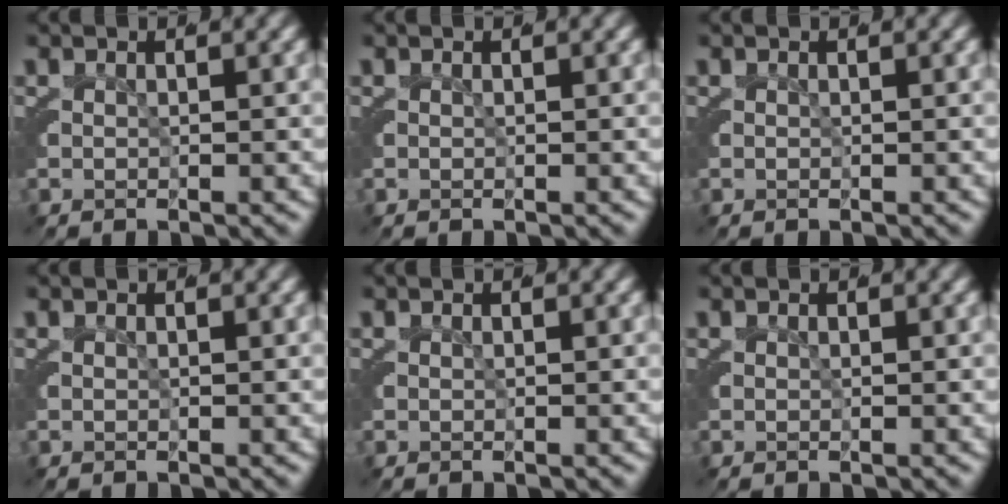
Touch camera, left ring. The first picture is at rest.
{"total": 0.0}
{"total": 0.0}
{"total": 0.0}
{"total": 0.0}
{"total": 0.0}